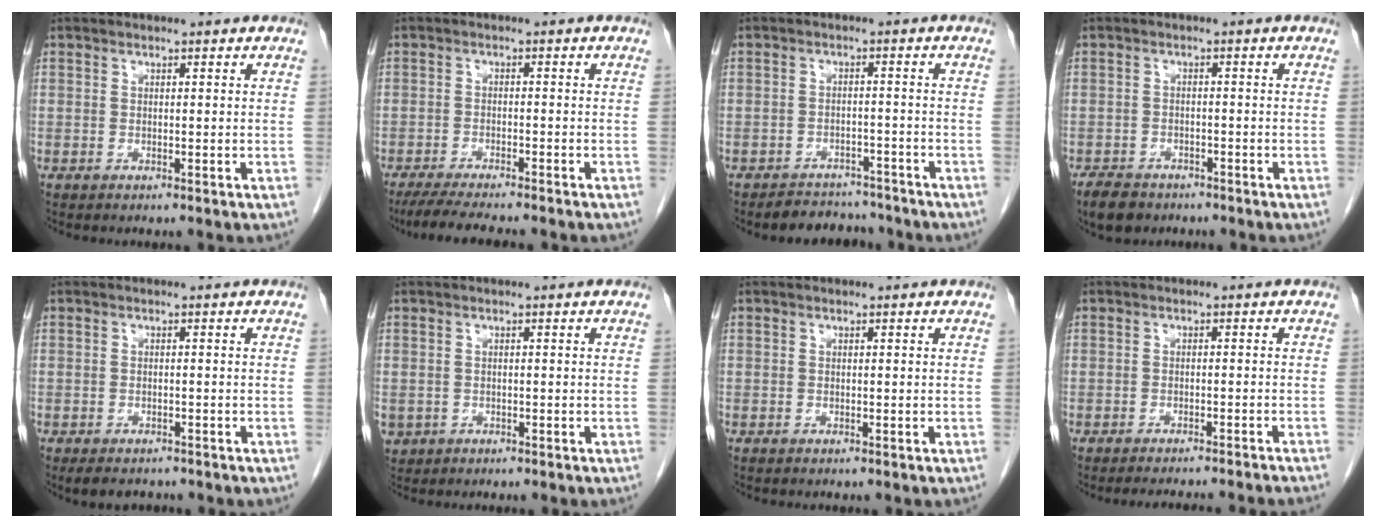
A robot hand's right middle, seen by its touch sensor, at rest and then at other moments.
{"total": 8.4, "force": [-7.2, 0.6, 4.2], "torque": [-0.065, -0.019, -0.113]}
{"total": 5.9, "force": [-5.4, 2.3, 0.2], "torque": [0.011, 0.009, -0.076]}
{"total": 4.8, "force": [-3.7, 2.6, 1.6], "torque": [-0.029, -0.001, -0.060]}
{"total": 4.2, "force": [-3.5, 1.9, 1.5], "torque": [-0.017, -0.003, -0.046]}
{"total": 2.3, "force": [-1.0, 2.1, 0.5], "torque": [-0.008, 0.001, -0.010]}
{"total": 0.0}
{"total": 9.5, "force": [-8.8, -0.4, 3.4], "torque": [-0.025, -0.011, -0.105]}